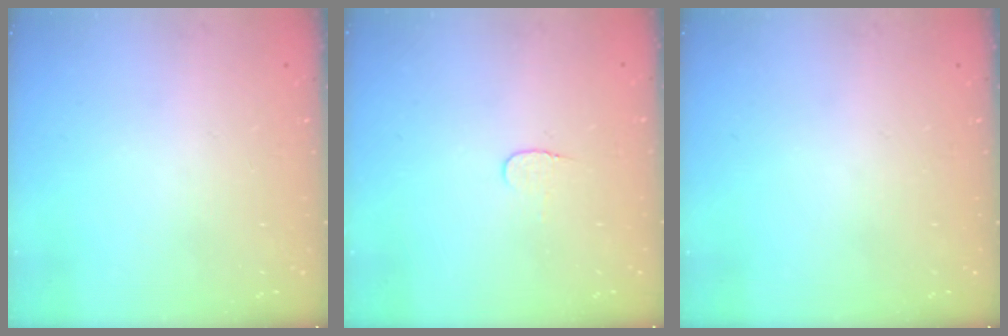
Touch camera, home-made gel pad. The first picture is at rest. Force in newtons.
{"total": 3.9, "press": 3.9, "slide": 0.2}
{"total": 0.0}